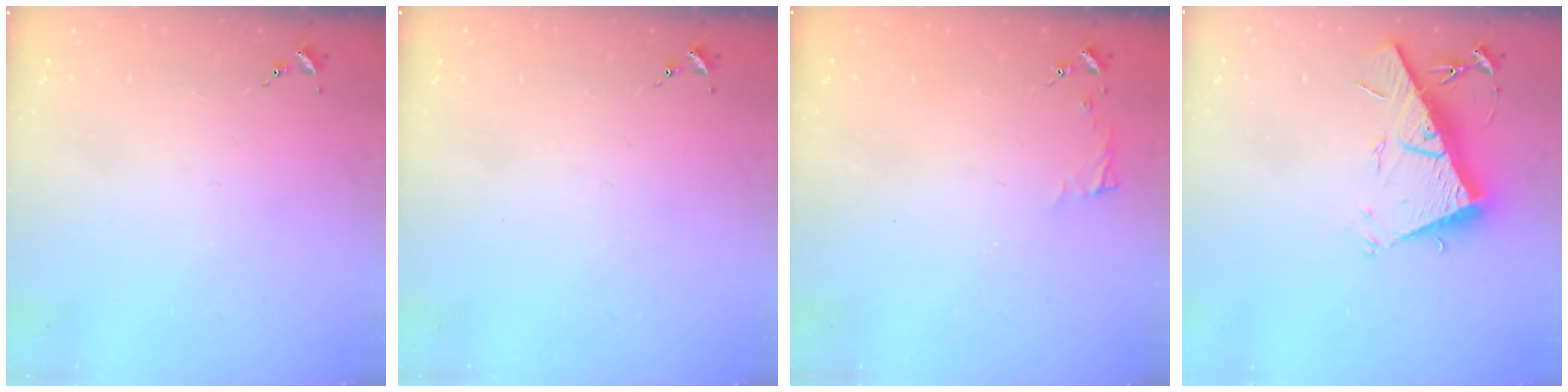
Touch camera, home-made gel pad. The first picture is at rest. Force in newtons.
{"total": 0.0}
{"total": 3.8, "press": 3.7, "slide": 0.4}
{"total": 17.5, "press": 17.5, "slide": 0.4}